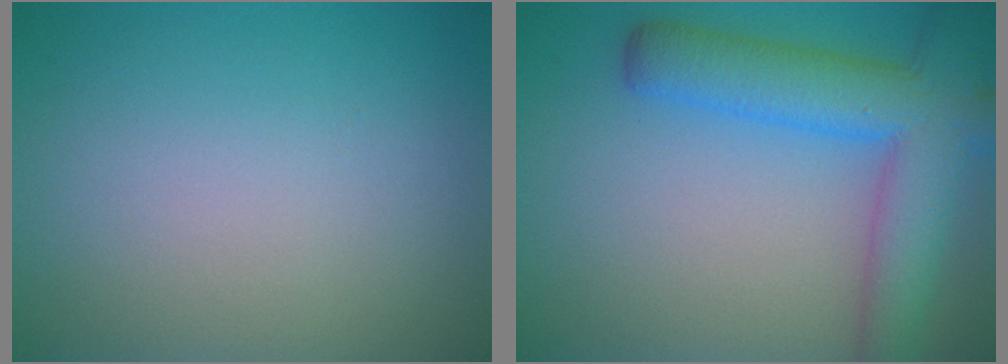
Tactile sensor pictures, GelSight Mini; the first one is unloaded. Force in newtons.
{"total": 7.6, "press": 7.6, "slide": 0.4}